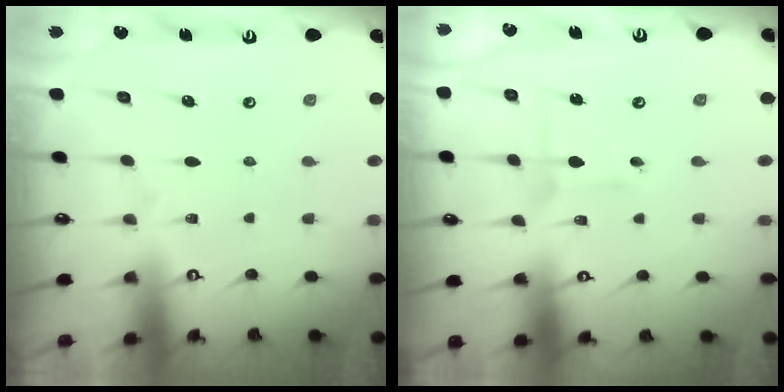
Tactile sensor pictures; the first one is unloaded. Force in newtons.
{"total": 2.7, "press": 2.7, "slide": 0.2}